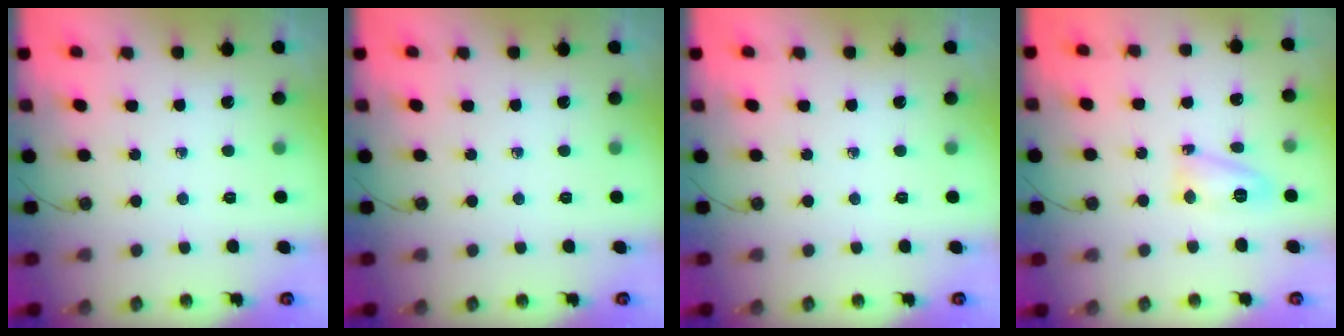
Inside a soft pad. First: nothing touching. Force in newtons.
{"total": 0.0}
{"total": 0.0}
{"total": 9.2, "press": 9.1, "slide": 1.1}